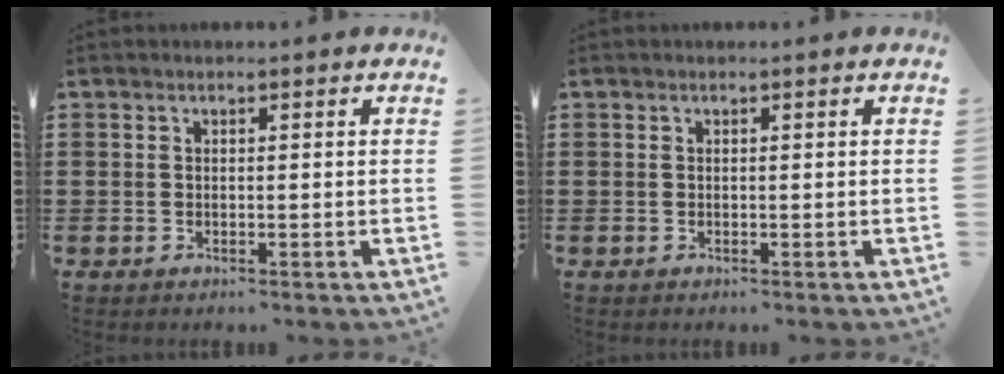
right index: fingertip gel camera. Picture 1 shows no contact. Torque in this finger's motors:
{"motor_torque": [0.00, 0.01, 0.00, 0.00]}